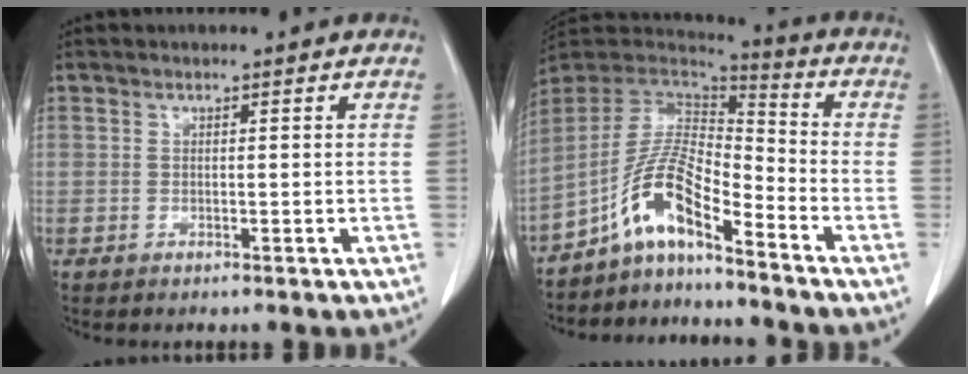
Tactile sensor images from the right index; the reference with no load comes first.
{"total": 10.3, "force": [-6.8, 2.0, 7.5], "torque": [-0.161, 0.018, -0.130]}